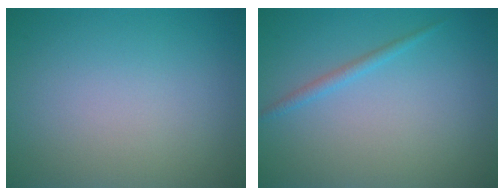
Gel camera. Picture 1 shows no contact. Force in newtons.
{"total": 1.1, "press": 1.1, "slide": 0.1}